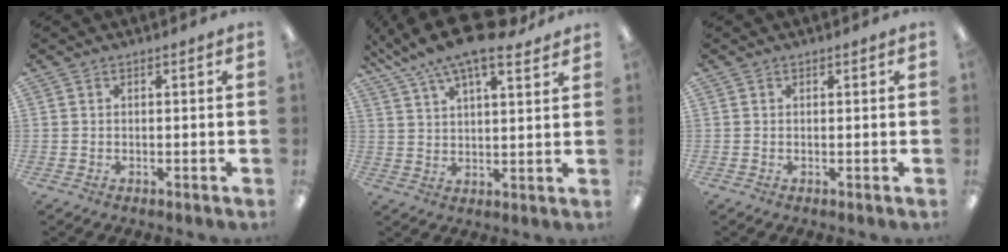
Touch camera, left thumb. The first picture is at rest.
{"total": 14.7, "force": [11.3, 3.5, 8.8], "torque": [-0.162, -0.054, 0.195]}
{"total": 0.0}